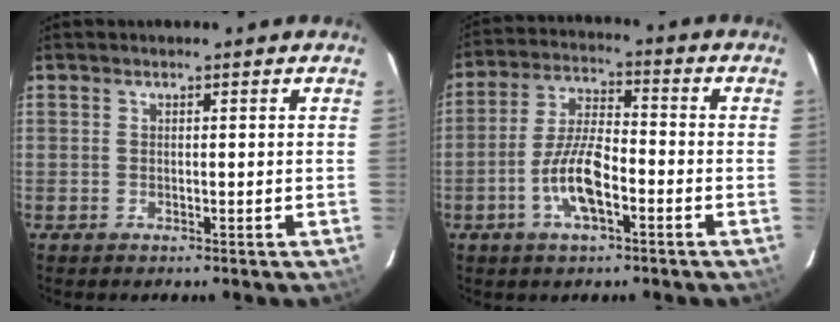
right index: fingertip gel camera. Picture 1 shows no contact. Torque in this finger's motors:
{"motor_torque": [1.31, -0.50, 0.49, 0.10]}